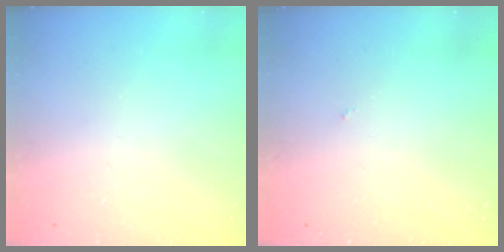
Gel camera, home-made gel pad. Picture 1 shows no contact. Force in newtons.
{"total": 0.0}